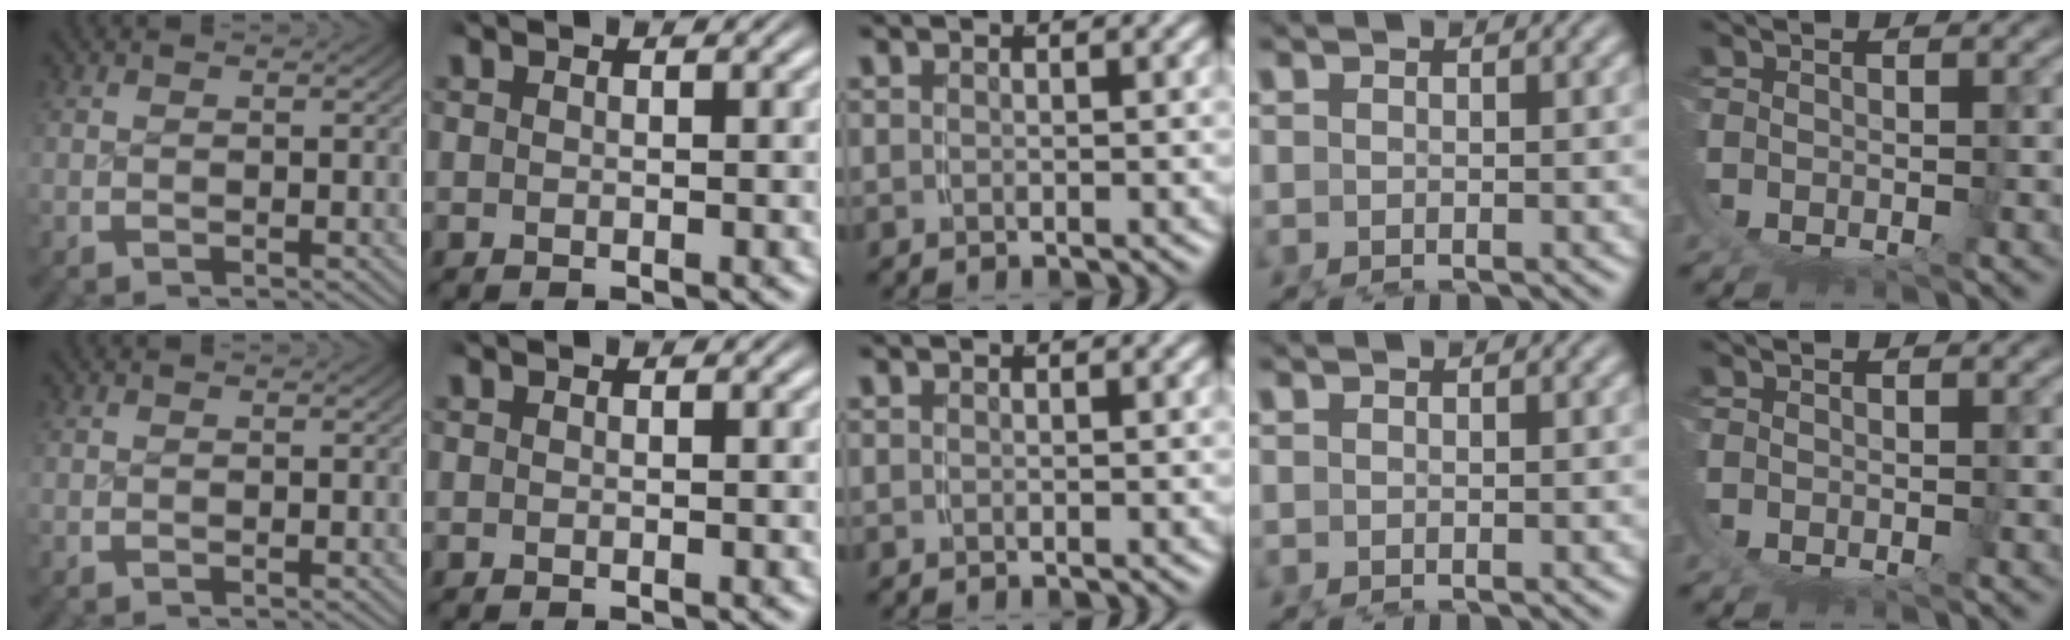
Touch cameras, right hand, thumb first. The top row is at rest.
{}